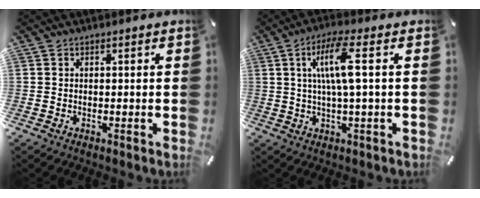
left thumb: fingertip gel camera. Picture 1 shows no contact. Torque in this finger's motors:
{"motor_torque": [0.00, 0.40, 1.02, -0.49, 0.40]}